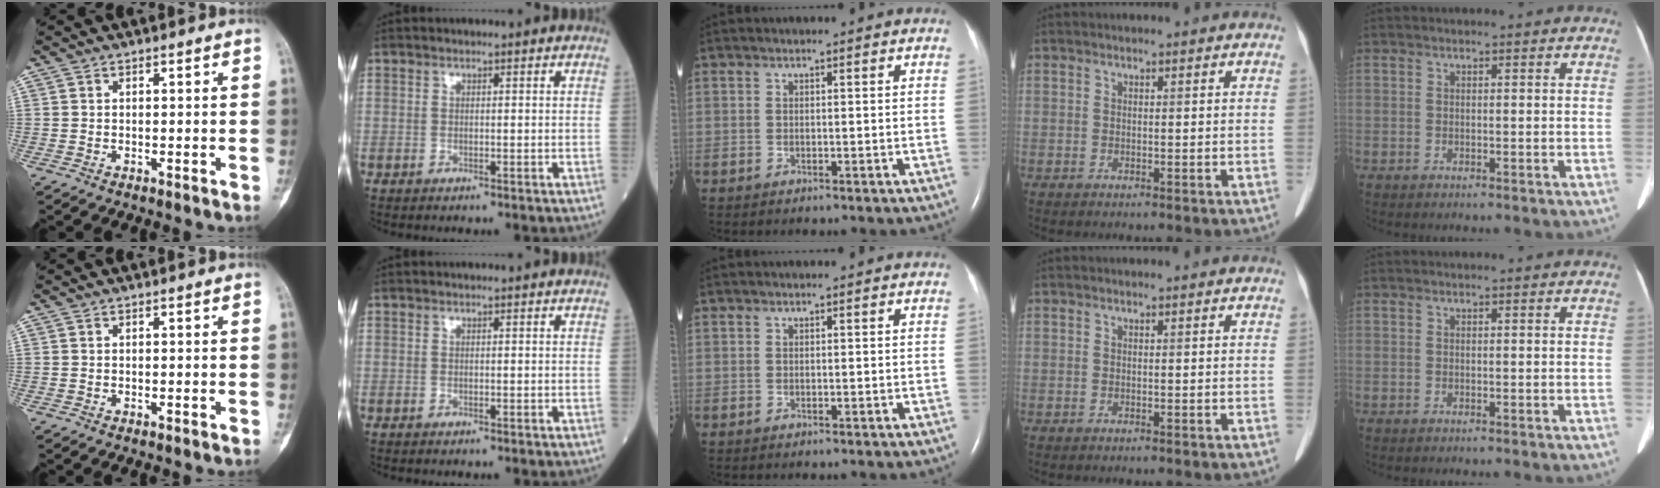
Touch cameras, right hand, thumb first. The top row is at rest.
{}